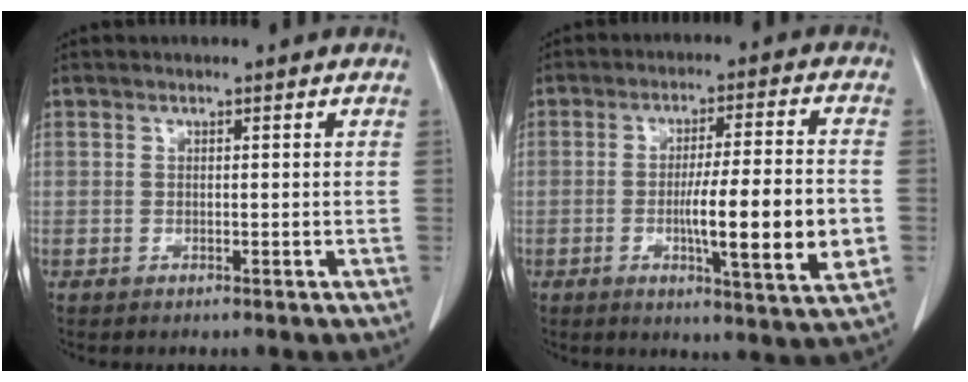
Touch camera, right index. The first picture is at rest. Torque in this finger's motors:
{"motor_torque": [1.71, -0.43, 0.83, 0.12]}